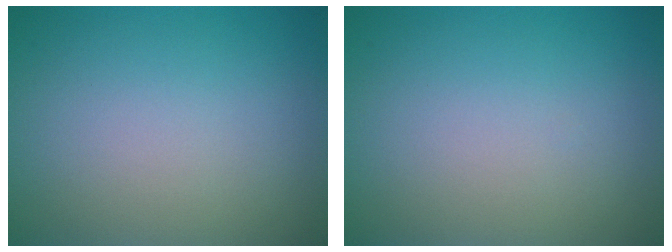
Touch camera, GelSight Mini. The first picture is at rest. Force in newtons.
{"total": 0.0}